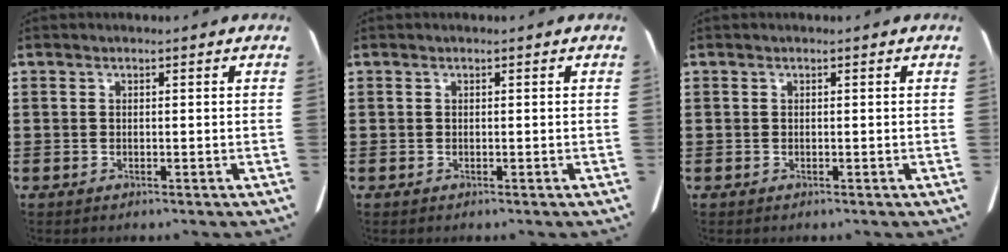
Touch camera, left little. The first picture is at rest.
{"total": 0.0}
{"total": 0.0}